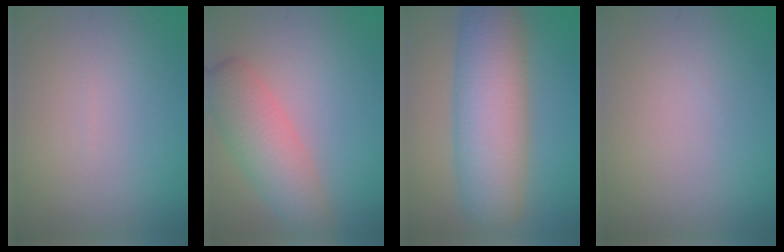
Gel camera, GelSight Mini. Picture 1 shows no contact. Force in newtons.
{"total": 5.1, "press": 5.1, "slide": 0.2}
{"total": 10.0, "press": 10.0, "slide": 0.1}
{"total": 0.0}